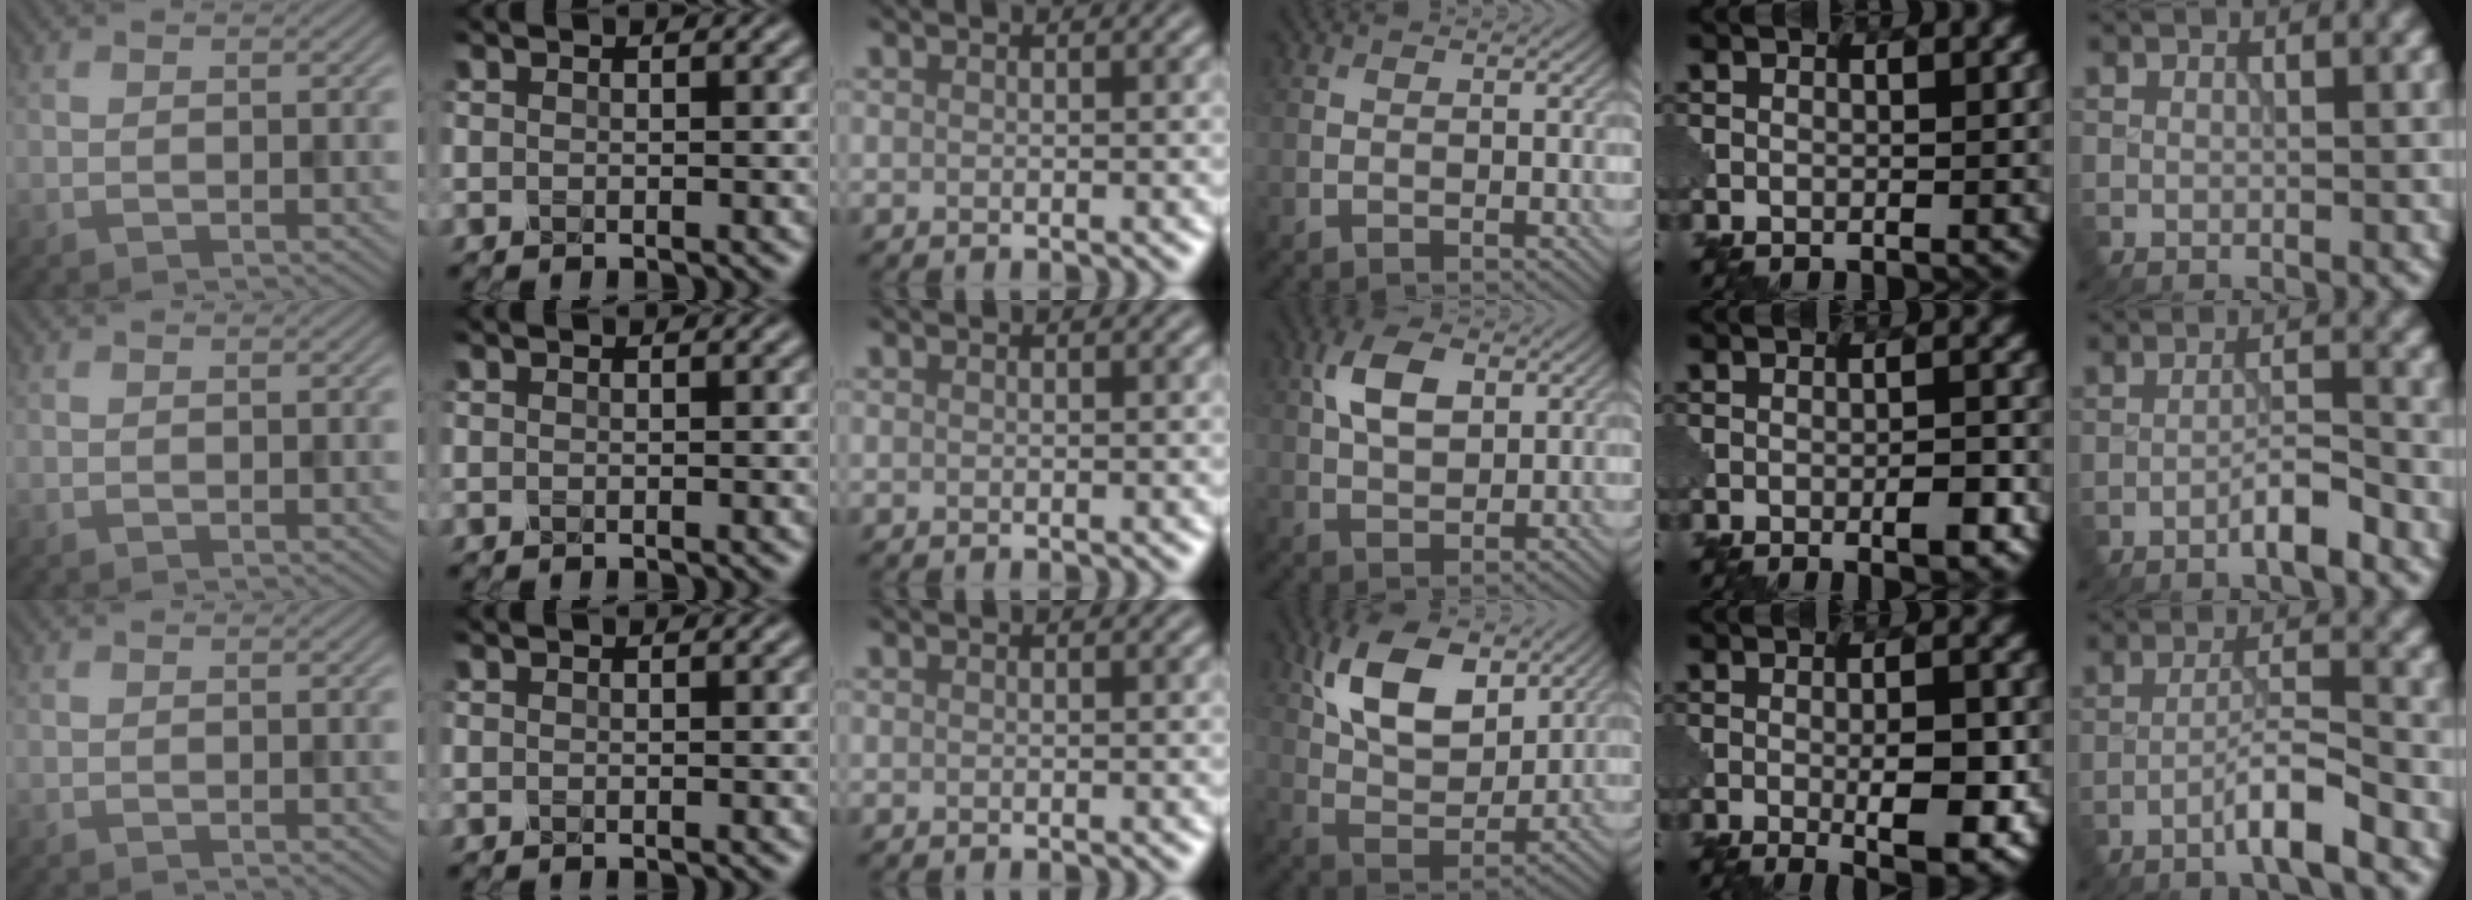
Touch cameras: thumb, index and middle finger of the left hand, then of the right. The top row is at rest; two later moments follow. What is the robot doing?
{"motion": "dispense", "object": "glue stick"}